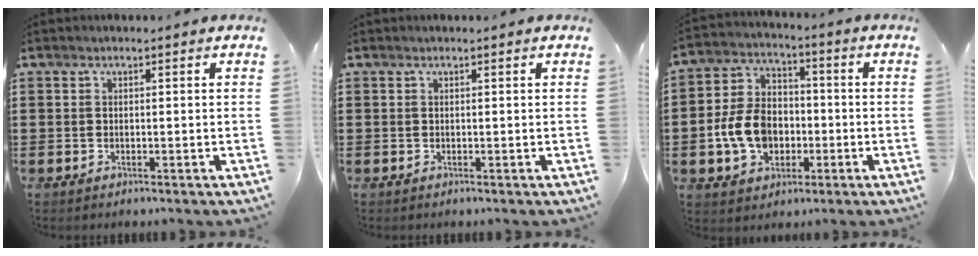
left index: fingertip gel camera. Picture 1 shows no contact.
{"total": 0.0}
{"total": 9.3, "force": [-2.2, 7.1, 5.5], "torque": [-0.145, 0.015, -0.045]}